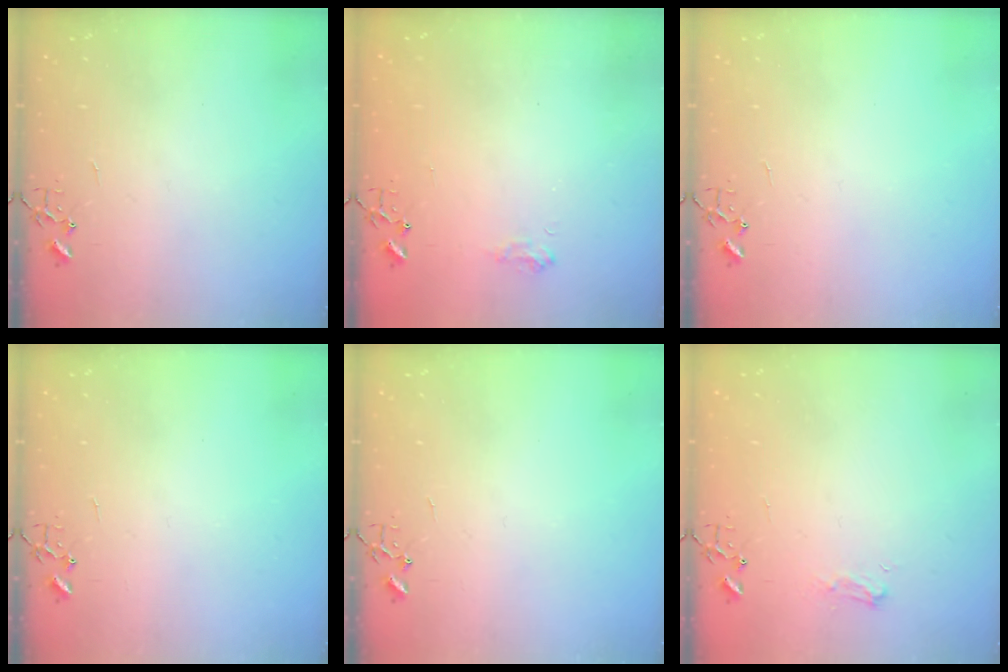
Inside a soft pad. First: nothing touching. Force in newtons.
{"total": 6.9, "press": 6.9, "slide": 0.7}
{"total": 0.0}
{"total": 0.0}
{"total": 0.0}
{"total": 6.6, "press": 6.6, "slide": 0.5}